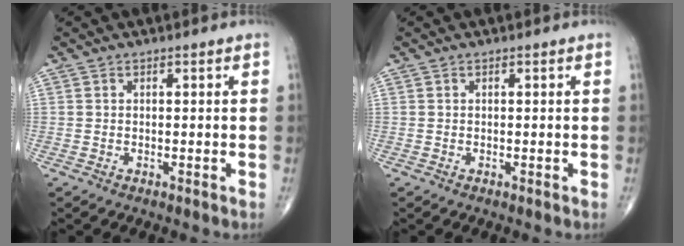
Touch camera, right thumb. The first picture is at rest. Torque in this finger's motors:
{"motor_torque": [0.00, 0.00, -0.06, 0.02, 0.00]}